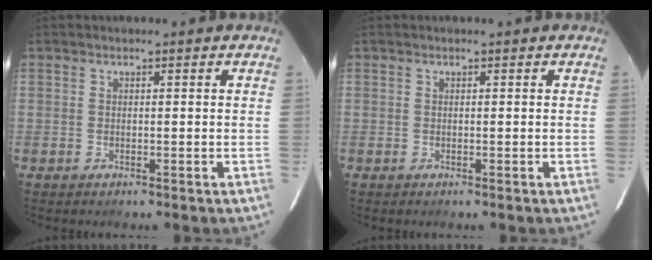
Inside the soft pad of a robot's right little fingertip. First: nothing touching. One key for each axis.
{"total": 0.0}